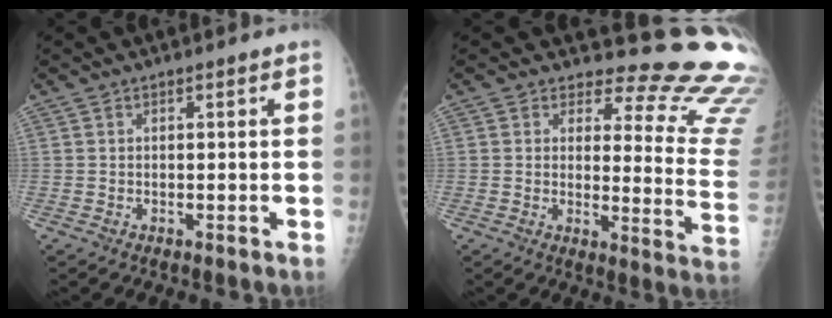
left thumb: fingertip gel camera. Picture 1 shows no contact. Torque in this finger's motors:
{"motor_torque": [0.25, 0.07, -0.24, -0.55, 0.00]}